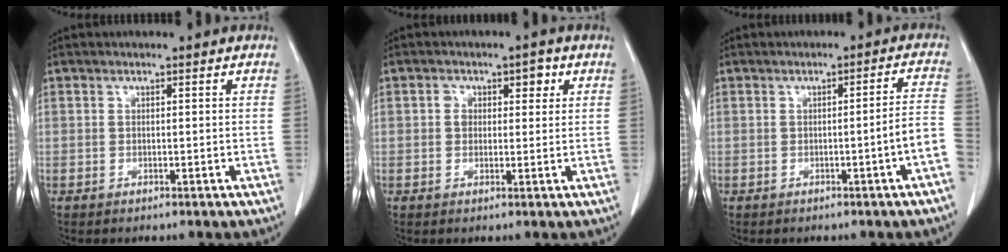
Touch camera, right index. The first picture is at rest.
{"total": 3.6, "force": [1.1, 2.5, 2.3], "torque": [-0.030, 0.013, 0.016]}
{"total": 4.6, "force": [-2.0, -0.9, 4.1], "torque": [-0.045, 0.009, -0.030]}